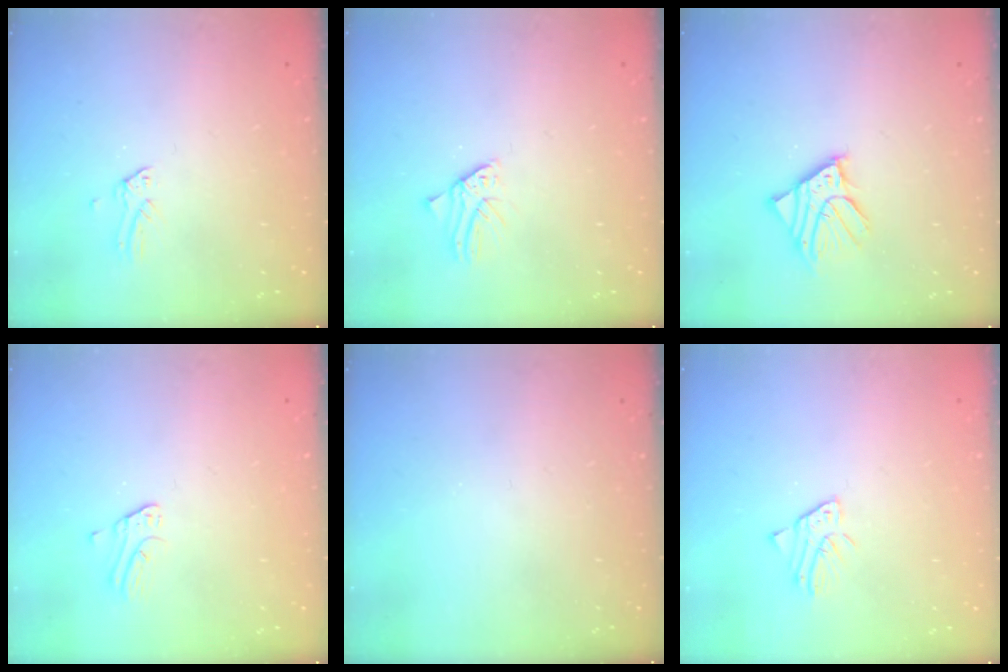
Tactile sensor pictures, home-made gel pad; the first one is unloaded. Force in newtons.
{"total": 1.1, "press": 1.1, "slide": 0.1}
{"total": 7.8, "press": 7.7, "slide": 1.1}
{"total": 1.0, "press": 1.0, "slide": 0.1}
{"total": 0.0}
{"total": 1.2, "press": 1.2, "slide": 0.1}